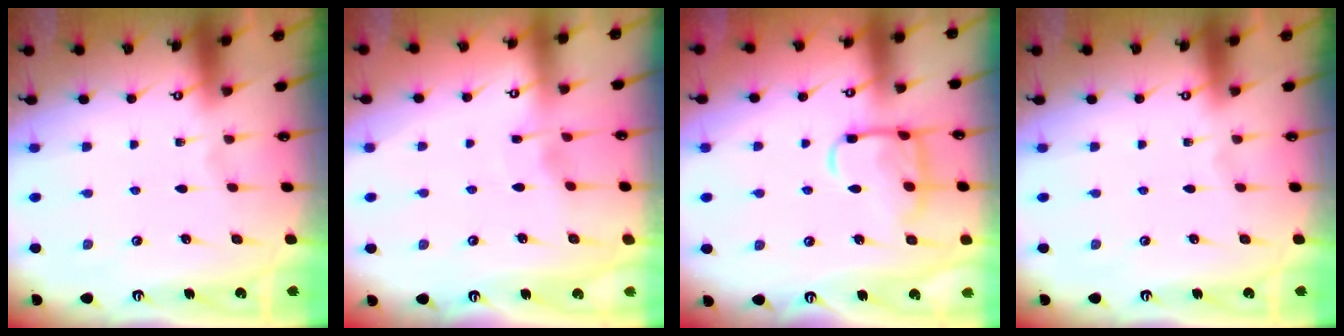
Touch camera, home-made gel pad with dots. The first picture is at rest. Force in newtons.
{"total": 2.5, "press": 2.5, "slide": 0.3}
{"total": 11.6, "press": 11.5, "slide": 0.5}
{"total": 0.0}